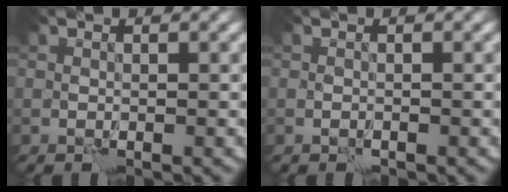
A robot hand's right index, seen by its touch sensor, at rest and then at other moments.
{"total": 0.0}